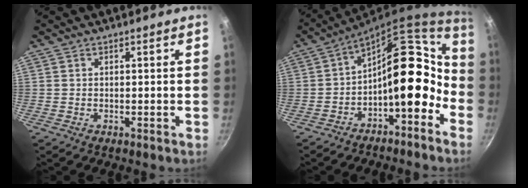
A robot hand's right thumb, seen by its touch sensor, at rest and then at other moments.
{"total": 14.9, "force": [-4.5, 8.4, 11.5], "torque": [-0.115, 0.077, -0.070]}